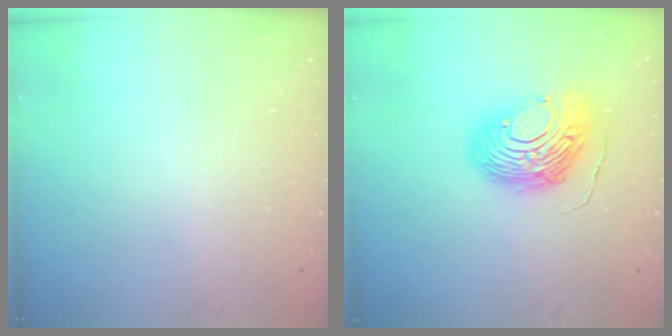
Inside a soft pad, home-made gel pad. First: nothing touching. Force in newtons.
{"total": 13.8, "press": 13.7, "slide": 1.3}